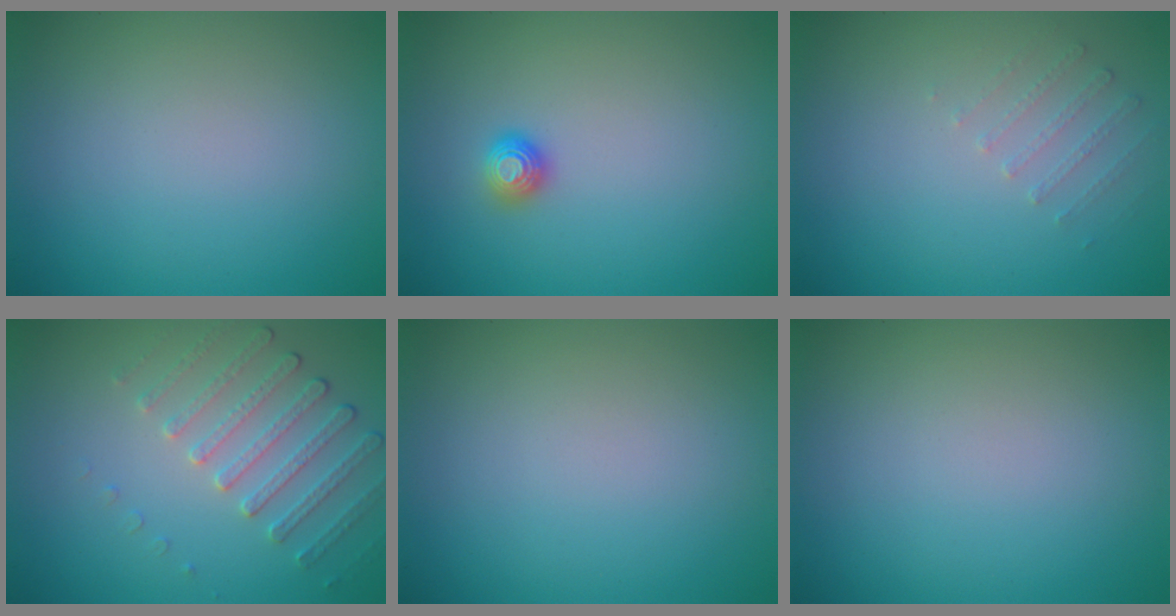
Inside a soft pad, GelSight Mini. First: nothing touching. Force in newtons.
{"total": 1.2, "press": 1.1, "slide": 0.4}
{"total": 1.1, "press": 0.7, "slide": 0.8}
{"total": 2.5, "press": 2.2, "slide": 1.3}
{"total": 0.0}
{"total": 0.0}